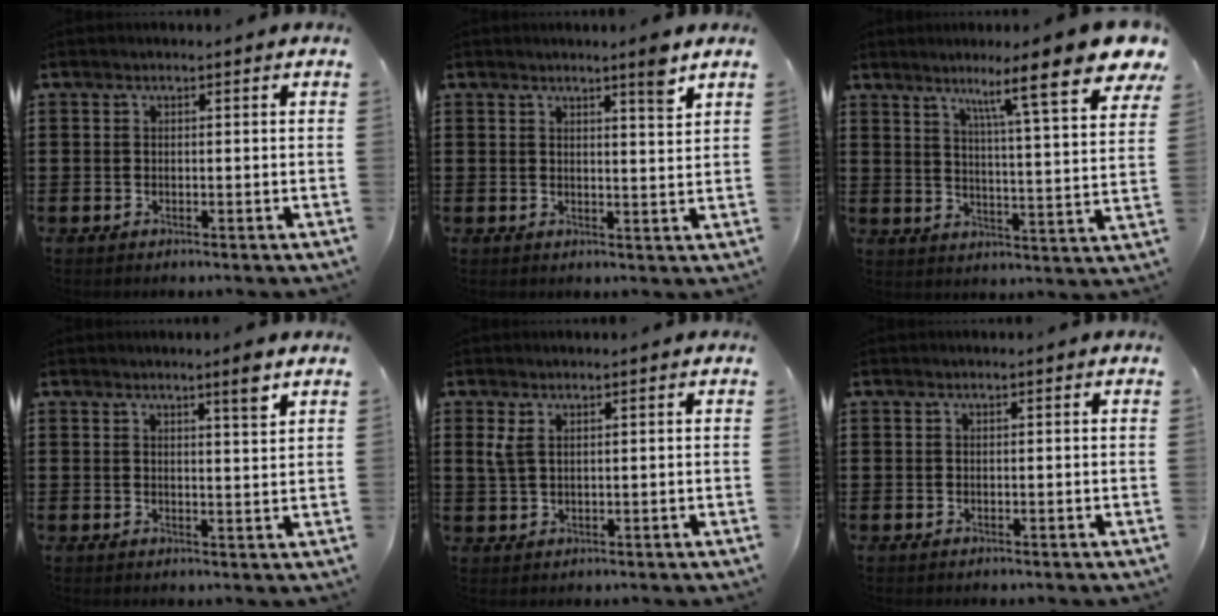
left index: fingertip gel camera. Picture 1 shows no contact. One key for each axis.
{"total": 3.9, "fx": 3.0, "fy": -0.2, "fz": 2.4, "tx": -0.039, "ty": -0.009, "tz": 0.047}
{"total": 11.5, "fx": 8.0, "fy": 0.3, "fz": 8.3, "tx": -0.143, "ty": -0.045, "tz": 0.117}
{"total": 3.4, "fx": 2.5, "fy": -0.2, "fz": 2.4, "tx": -0.036, "ty": -0.005, "tz": 0.038}
{"total": 2.3, "fx": 1.0, "fy": 1.1, "fz": 1.7, "tx": -0.047, "ty": 0.002, "tz": 0.016}
{"total": 0.0}